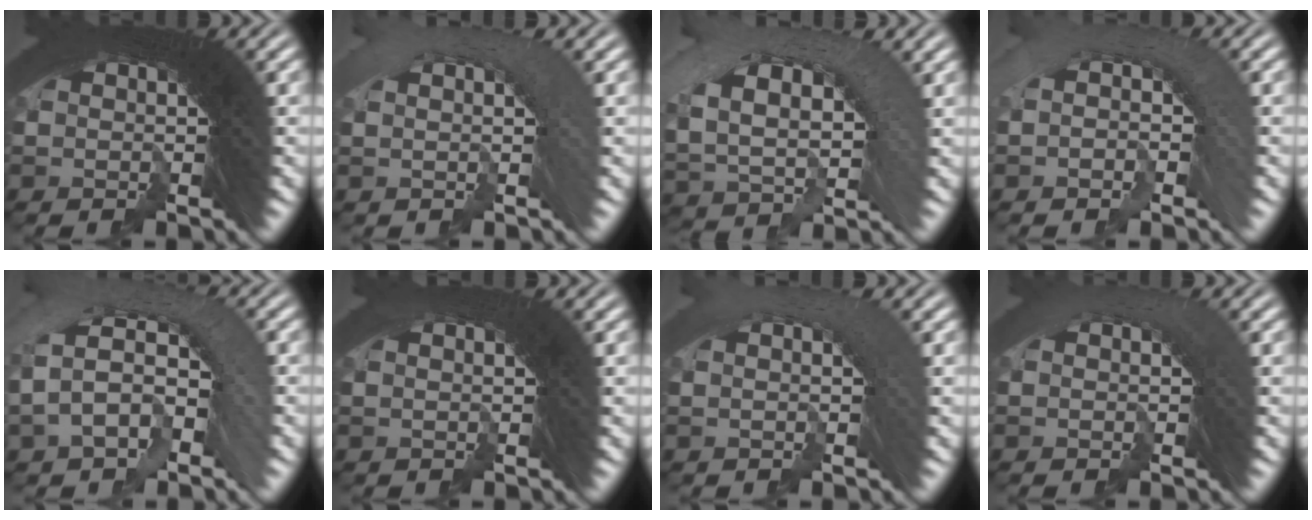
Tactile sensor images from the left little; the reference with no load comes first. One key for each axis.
{"total": 2.5, "fx": -2.2, "fy": 0.7, "fz": -1.0, "tx": 0.016, "ty": 0.004, "tz": -0.036}
{"total": 7.4, "fx": -2.3, "fy": 6.5, "fz": 2.8, "tx": -0.078, "ty": -0.007, "tz": -0.043}
{"total": 3.8, "fx": -3.3, "fy": 1.3, "fz": -1.4, "tx": 0.022, "ty": 0.003, "tz": -0.056}
{"total": 5.3, "fx": -3.3, "fy": 4.1, "fz": 0.3, "tx": -0.016, "ty": 0.010, "tz": -0.069}
{"total": 0.9, "fx": -0.3, "fy": -0.2, "fz": -0.8, "tx": 0.003, "ty": -0.001, "tz": -0.003}
{"total": 2.8, "fx": -2.3, "fy": 0.3, "fz": -1.5, "tx": 0.023, "ty": 0.004, "tz": -0.037}
{"total": 3.2, "fx": -2.5, "fy": -0.5, "fz": -1.9, "tx": 0.025, "ty": -0.011, "tz": -0.034}